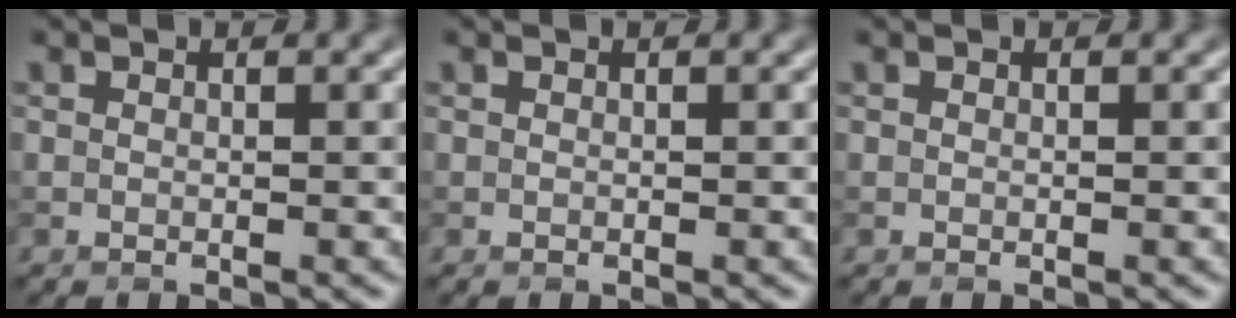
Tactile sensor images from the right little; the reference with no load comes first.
{"total": 0.0}
{"total": 0.0}